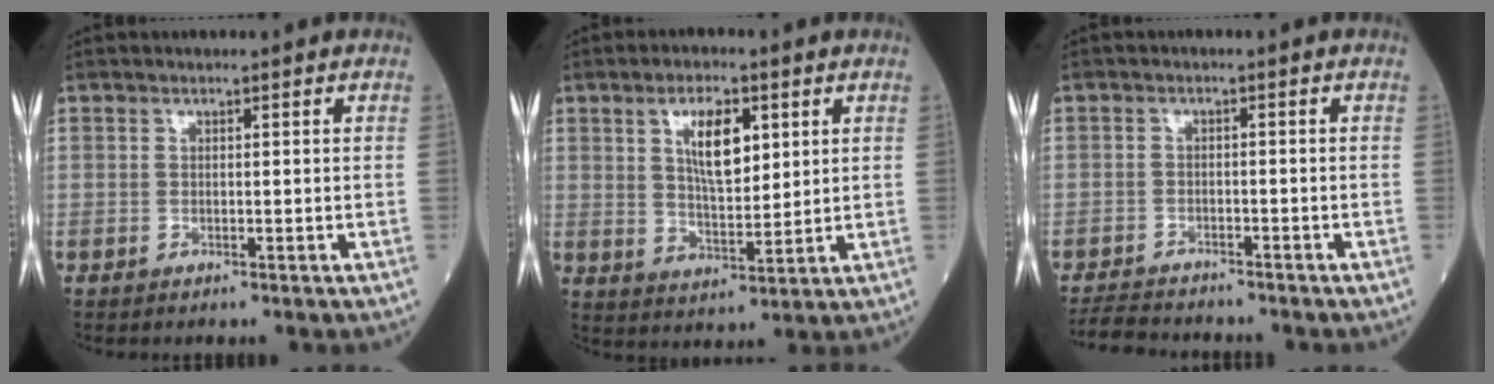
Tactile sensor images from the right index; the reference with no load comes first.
{"total": 7.5, "force": [2.9, 2.7, 6.4], "torque": [-0.115, 0.001, 0.055]}
{"total": 5.7, "force": [-5.5, 1.1, 1.0], "torque": [-0.013, -0.016, -0.095]}